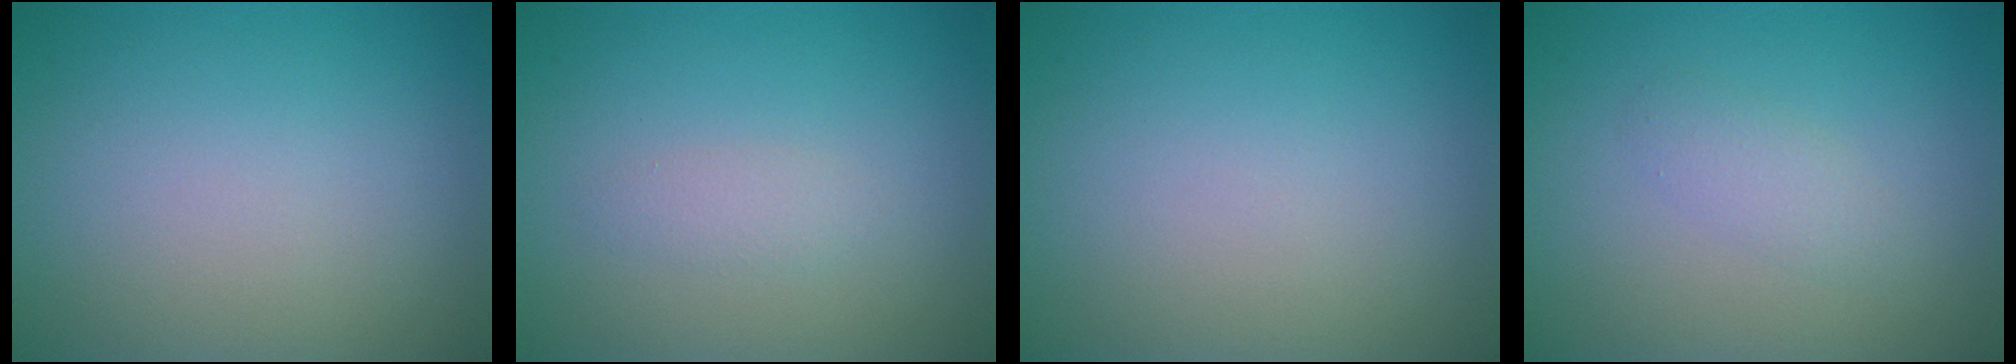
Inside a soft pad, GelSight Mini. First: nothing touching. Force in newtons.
{"total": 1.1, "press": 1.1, "slide": 0.1}
{"total": 0.0}
{"total": 1.5, "press": 1.5, "slide": 0.1}